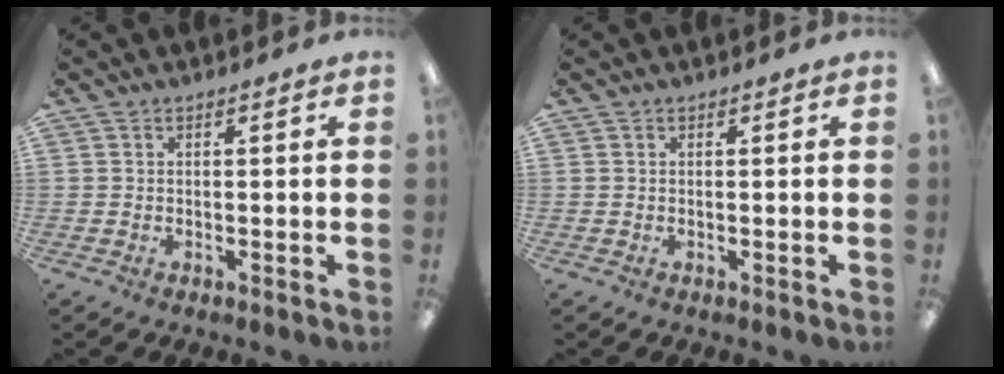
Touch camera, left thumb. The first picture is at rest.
{"total": 0.0}